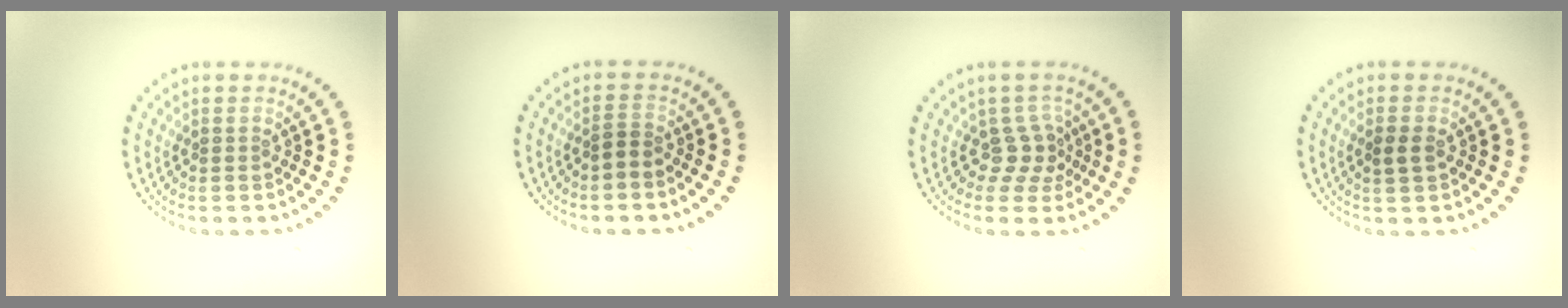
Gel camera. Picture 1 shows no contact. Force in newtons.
{"total": 1.3, "press": 0.9, "slide": 0.9}
{"total": 2.4, "press": 1.6, "slide": 1.8}
{"total": 1.5, "press": 1.5, "slide": 0.1}